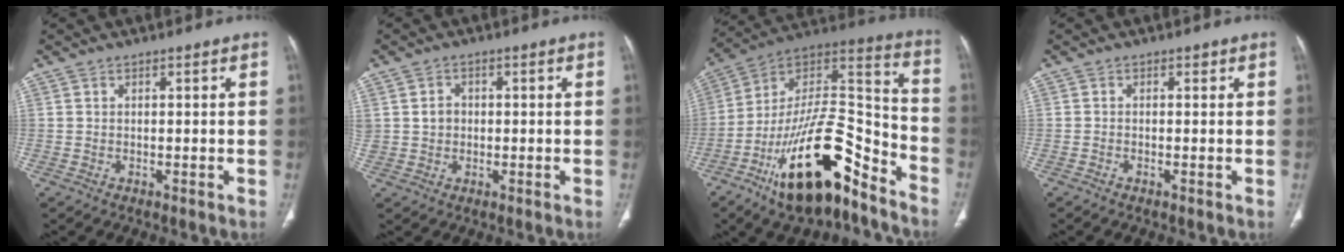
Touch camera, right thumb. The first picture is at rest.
{"total": 3.1, "force": [0.3, 2.7, 1.5], "torque": [-0.013, 0.005, 0.007]}
{"total": 25.4, "force": [-14.7, 9.9, 18.2], "torque": [-0.284, 0.090, -0.247]}
{"total": 0.5, "force": [-0.1, 0.4, 0.4], "torque": [0.000, 0.001, -0.008]}